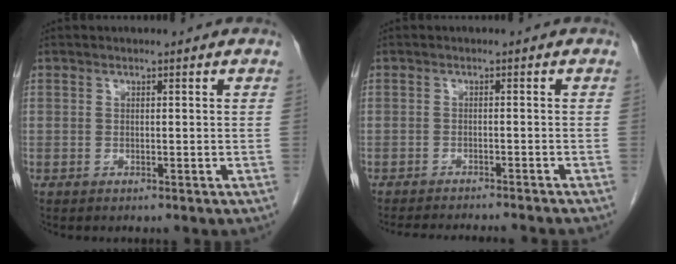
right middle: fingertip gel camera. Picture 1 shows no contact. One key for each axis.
{"total": 10.5, "fx": -9.7, "fy": 0.4, "fz": 3.8, "tx": -0.043, "ty": -0.011, "tz": -0.125}